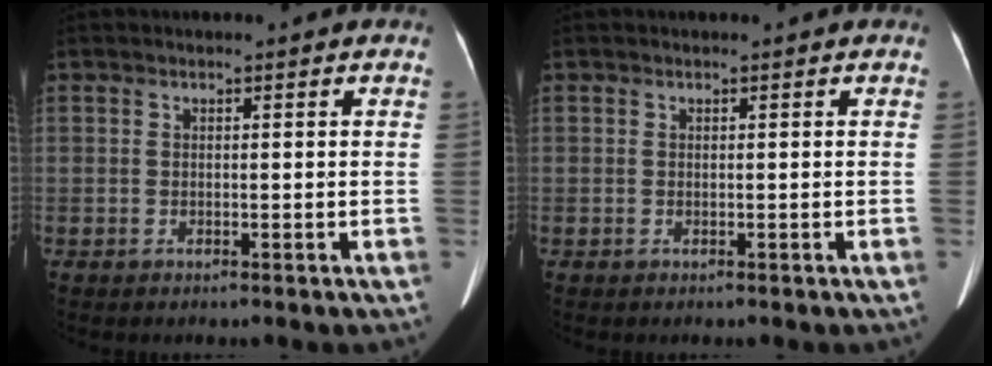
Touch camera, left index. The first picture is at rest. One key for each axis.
{"total": 0.0}